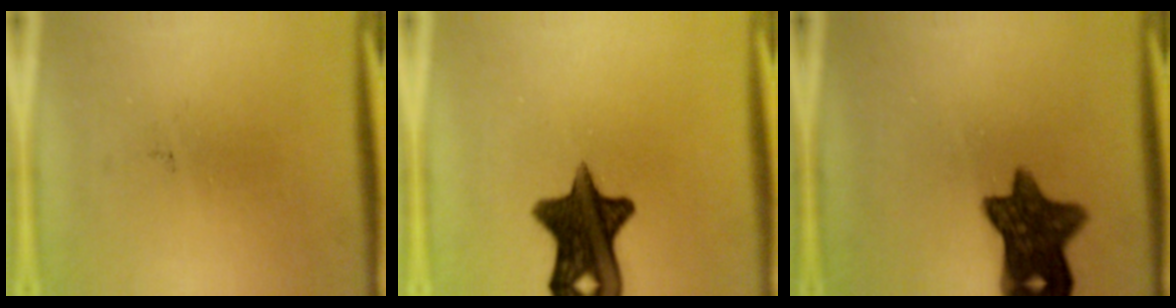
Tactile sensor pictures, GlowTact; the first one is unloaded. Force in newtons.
{"total": 12.8}
{"total": 11.0}